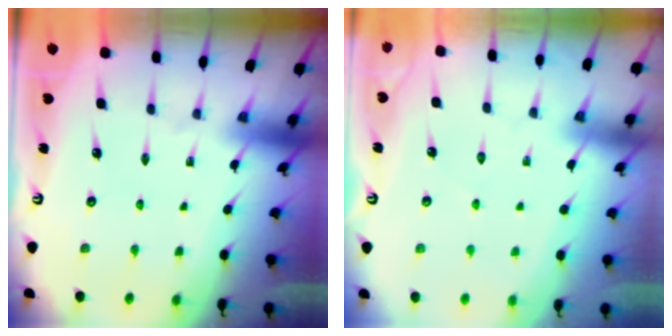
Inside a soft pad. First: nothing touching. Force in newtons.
{"total": 2.1, "press": 2.1, "slide": 0.3}